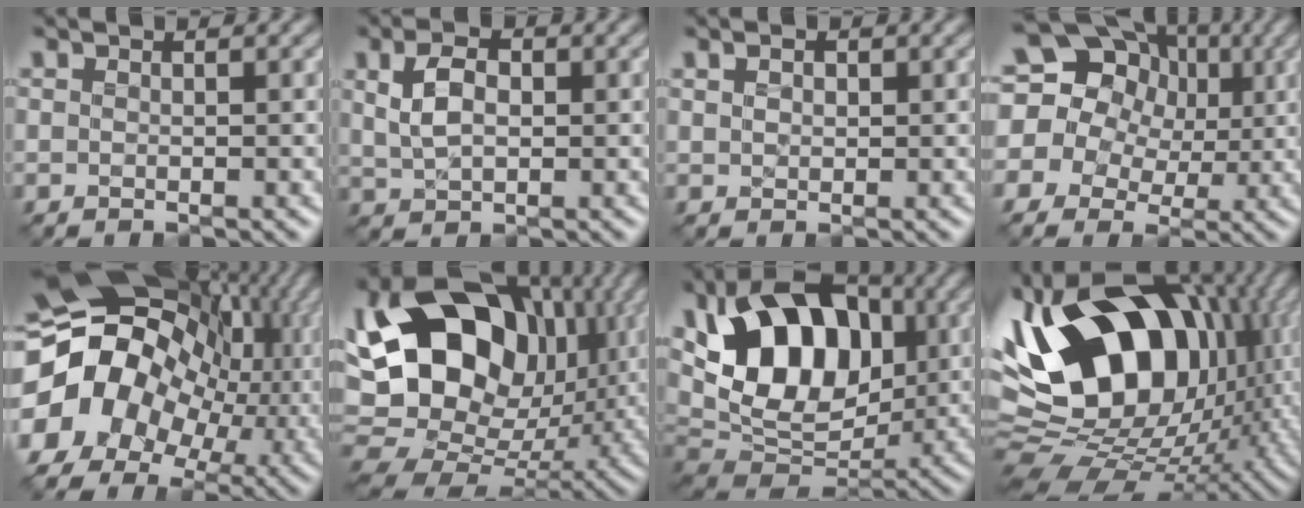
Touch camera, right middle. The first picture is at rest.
{"total": 3.5, "force": [0.3, 2.2, 2.8], "torque": [-0.058, 0.003, 0.001]}
{"total": 2.0, "force": [0.9, 1.4, 1.1], "torque": [-0.026, 0.010, 0.005]}
{"total": 20.2, "force": [5.9, 17.0, 9.0], "torque": [-0.186, 0.051, 0.058]}
{"total": 19.4, "force": [-0.6, 15.8, 11.2], "torque": [-0.193, -0.003, -0.033]}
{"total": 19.5, "force": [4.2, 13.6, 13.3], "torque": [-0.227, 0.020, 0.093]}
{"total": 12.9, "force": [2.8, 8.4, 9.4], "torque": [-0.149, 0.014, 0.029]}
{"total": 19.3, "force": [2.4, 12.4, 14.6], "torque": [-0.266, 0.035, 0.023]}